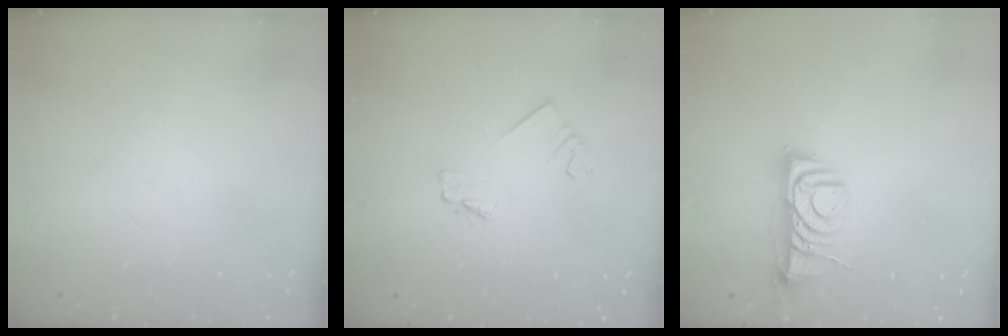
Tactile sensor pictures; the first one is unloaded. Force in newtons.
{"total": 1.6, "press": 1.5, "slide": 0.2}
{"total": 8.3, "press": 8.2, "slide": 0.9}